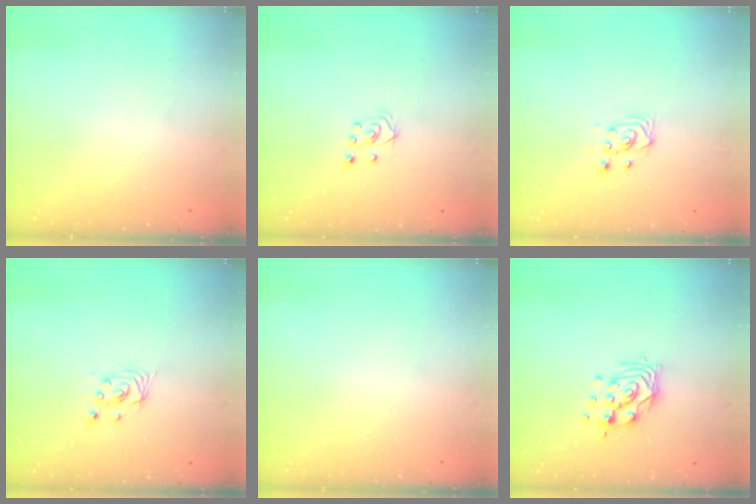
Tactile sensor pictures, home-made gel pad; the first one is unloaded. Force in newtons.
{"total": 3.4, "press": 3.4, "slide": 0.3}
{"total": 3.2, "press": 3.1, "slide": 0.7}
{"total": 2.4, "press": 2.4, "slide": 0.2}
{"total": 0.0}
{"total": 9.3, "press": 9.3, "slide": 0.9}